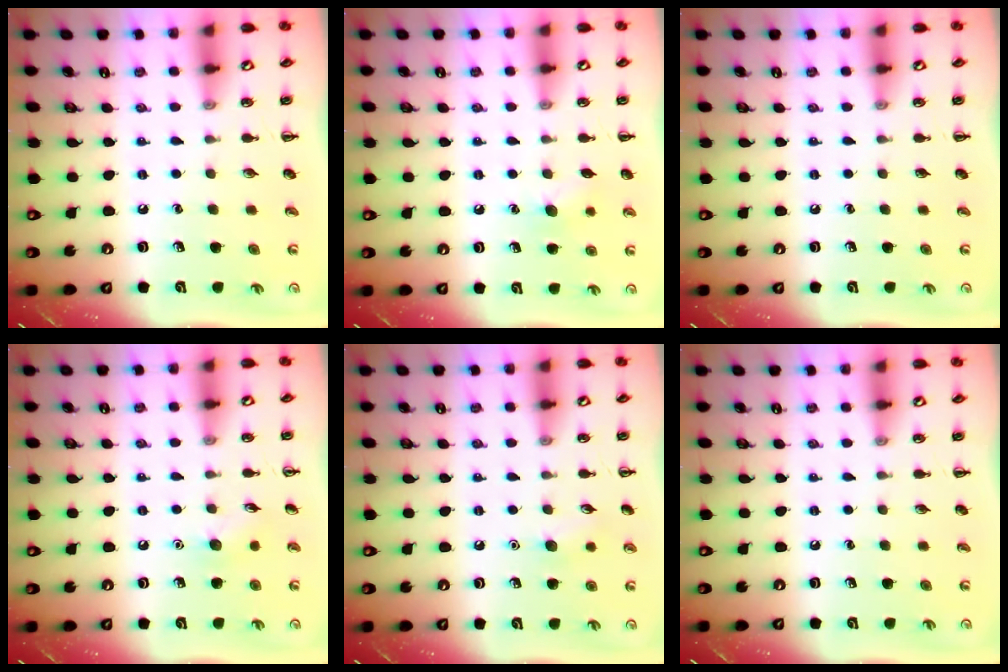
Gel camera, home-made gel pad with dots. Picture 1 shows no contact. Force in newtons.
{"total": 7.1, "press": 6.9, "slide": 1.9}
{"total": 0.0}
{"total": 6.6, "press": 6.3, "slide": 1.8}
{"total": 6.2, "press": 6.0, "slide": 1.6}
{"total": 0.0}